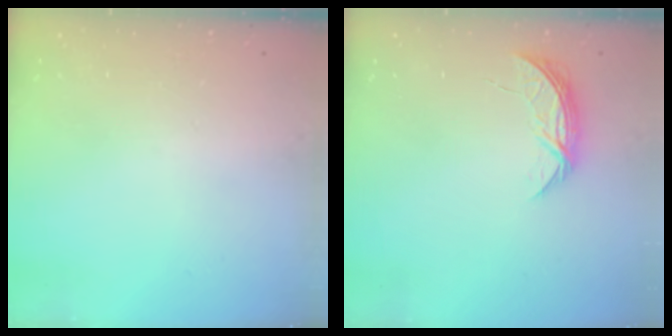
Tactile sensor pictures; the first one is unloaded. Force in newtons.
{"total": 5.4, "press": 5.4, "slide": 0.5}